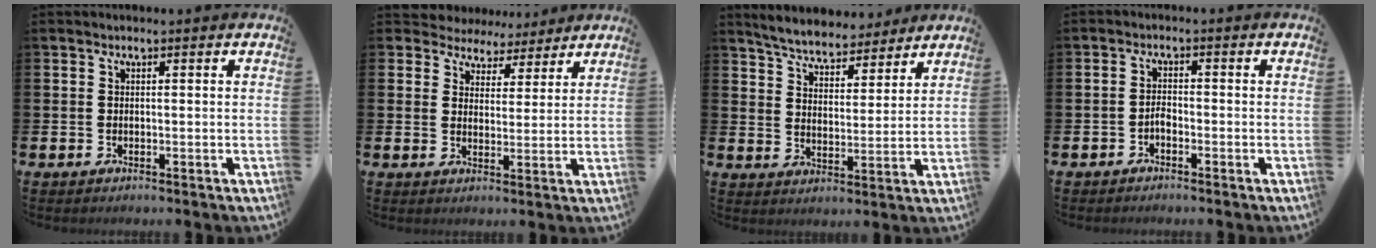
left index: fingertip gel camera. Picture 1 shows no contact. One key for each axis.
{"total": 4.0, "fx": 3.5, "fy": 1.8, "fz": -1.0, "tx": -0.001, "ty": -0.029, "tz": 0.060}
{"total": 5.2, "fx": 5.1, "fy": 1.0, "fz": 0.3, "tx": -0.024, "ty": -0.035, "tz": 0.086}
{"total": 1.6, "fx": -1.5, "fy": 0.4, "fz": 0.4, "tx": -0.004, "ty": 0.000, "tz": -0.030}